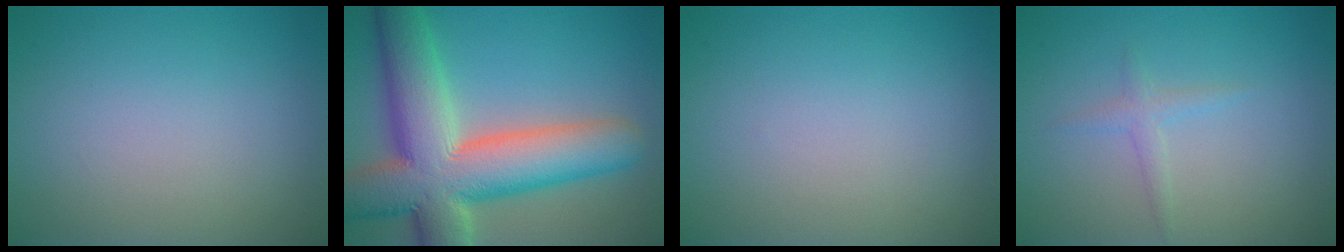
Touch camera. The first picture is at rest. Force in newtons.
{"total": 13.5, "press": 13.4, "slide": 1.0}
{"total": 0.0}
{"total": 1.2, "press": 1.2, "slide": 0.1}